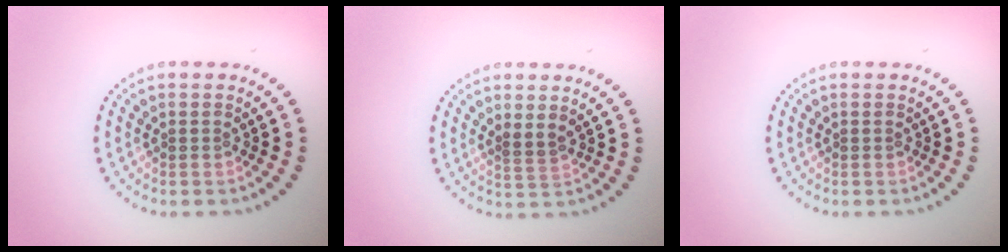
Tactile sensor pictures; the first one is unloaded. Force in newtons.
{"total": 1.3, "press": 1.1, "slide": 0.7}
{"total": 0.0}